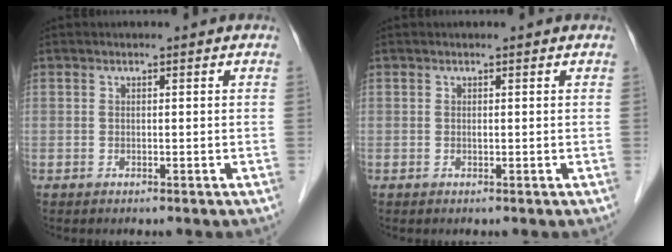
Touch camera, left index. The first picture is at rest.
{"total": 0.0}